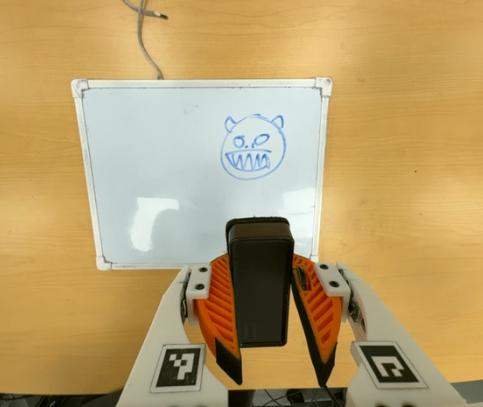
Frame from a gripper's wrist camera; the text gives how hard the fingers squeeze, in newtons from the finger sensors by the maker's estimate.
{"total": 8.2, "left": 7.4, "right": 9.0}